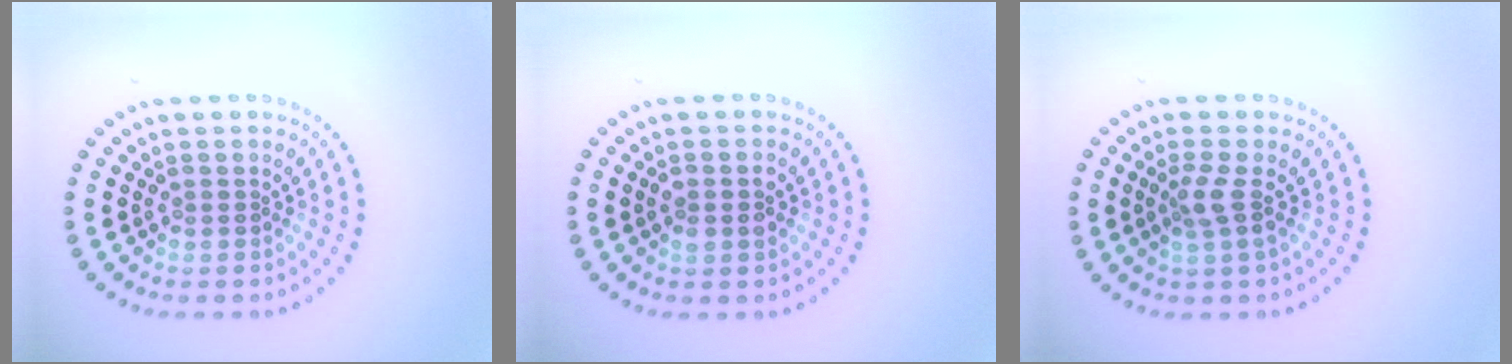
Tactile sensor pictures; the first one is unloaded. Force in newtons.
{"total": 1.5, "press": 1.5, "slide": 0.2}
{"total": 2.0, "press": 1.5, "slide": 1.3}